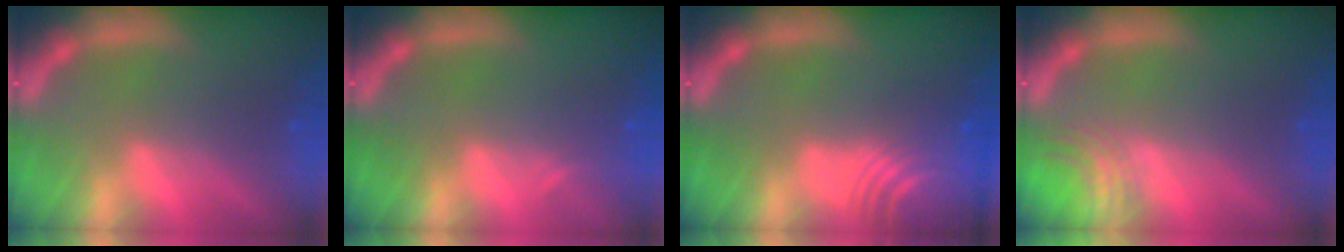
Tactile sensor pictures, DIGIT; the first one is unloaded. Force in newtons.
{"total": 0.9}
{"total": 10.1}
{"total": 3.0}